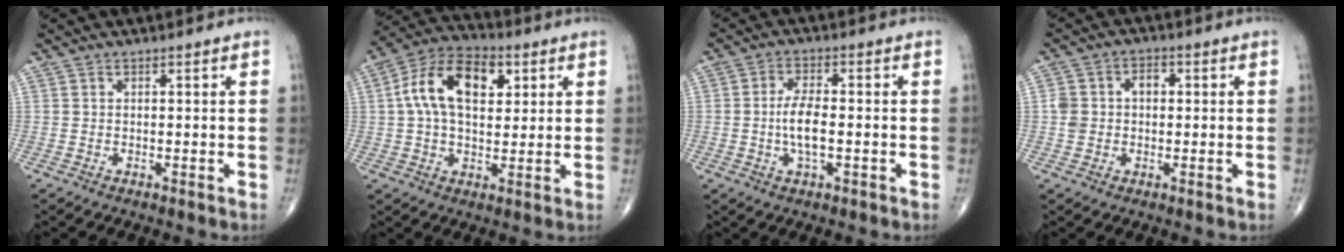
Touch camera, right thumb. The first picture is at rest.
{"total": 14.5, "force": [3.7, 8.6, 11.1], "torque": [-0.182, 0.014, 0.056]}
{"total": 6.0, "force": [-0.9, 2.3, 5.4], "torque": [-0.107, 0.007, -0.020]}
{"total": 5.2, "force": [0.3, 4.1, 3.2], "torque": [-0.051, 0.021, 0.004]}